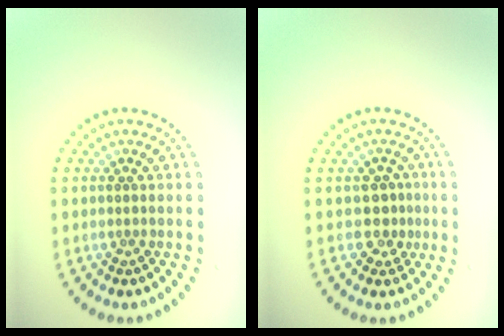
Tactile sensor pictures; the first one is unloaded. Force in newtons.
{"total": 2.1, "press": 1.6, "slide": 1.3}